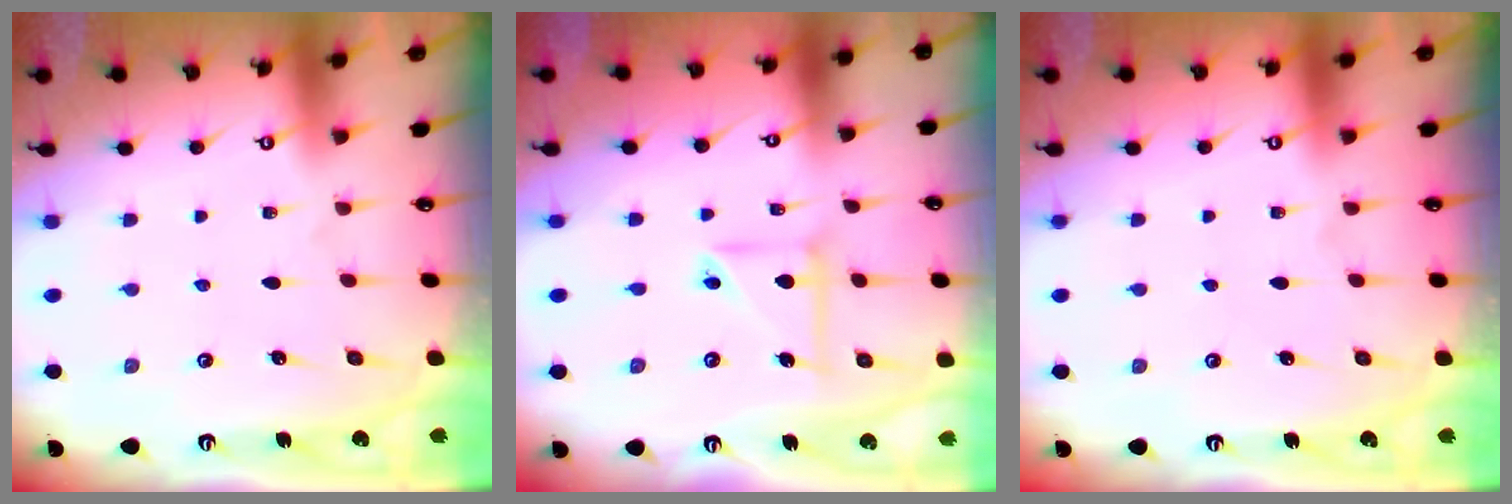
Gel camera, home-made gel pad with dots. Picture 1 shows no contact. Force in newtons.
{"total": 7.4, "press": 7.3, "slide": 1.2}
{"total": 0.0}